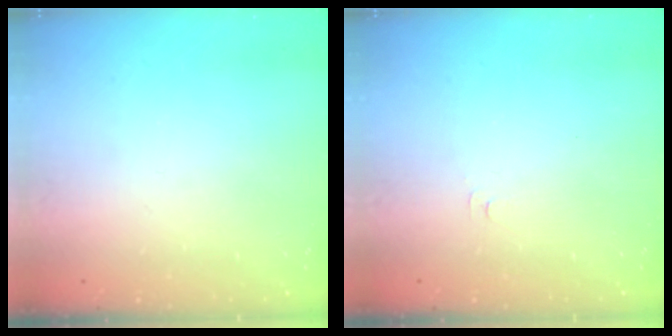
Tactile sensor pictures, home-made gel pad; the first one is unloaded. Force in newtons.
{"total": 5.2, "press": 5.1, "slide": 0.6}